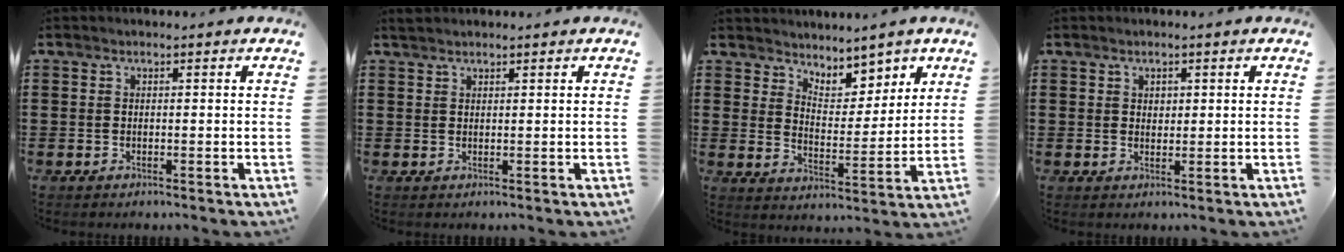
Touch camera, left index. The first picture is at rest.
{"total": 1.1, "force": [1.0, 0.2, 0.2], "torque": [-0.007, 0.001, 0.020]}
{"total": 5.1, "force": [4.4, 2.3, 0.9], "torque": [-0.029, -0.030, 0.072]}
{"total": 1.3, "force": [0.8, 0.9, 0.4], "torque": [-0.002, 0.002, 0.014]}